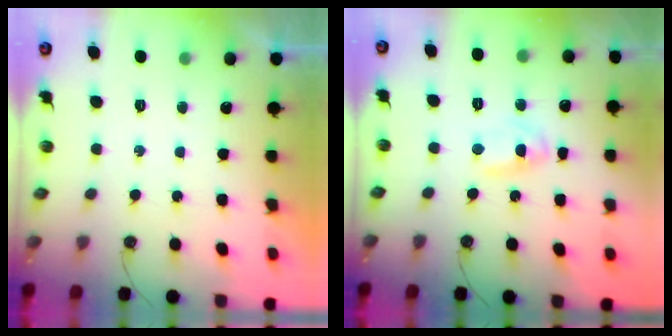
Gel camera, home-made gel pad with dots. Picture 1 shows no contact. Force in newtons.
{"total": 2.7, "press": 2.7, "slide": 0.2}